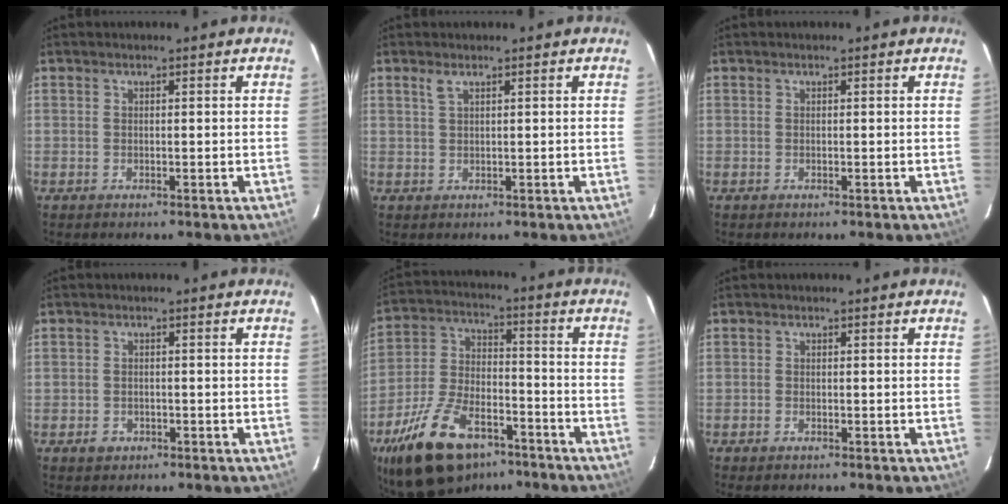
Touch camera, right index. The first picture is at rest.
{"total": 1.2, "force": [0.8, 0.2, 0.9], "torque": [-0.019, 0.003, 0.017]}
{"total": 0.0}
{"total": 2.1, "force": [-1.1, 1.6, 0.6], "torque": [-0.012, 0.002, -0.014]}
{"total": 20.2, "force": [-13.4, 9.7, 11.7], "torque": [-0.239, -0.007, -0.228]}
{"total": 0.8, "force": [-0.7, 0.4, 0.2], "torque": [-0.007, -0.002, -0.014]}